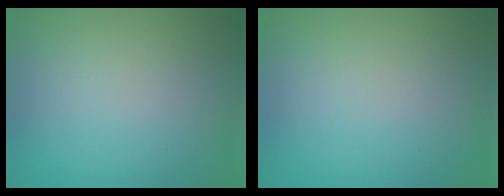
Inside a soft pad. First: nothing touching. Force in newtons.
{"total": 0.0}